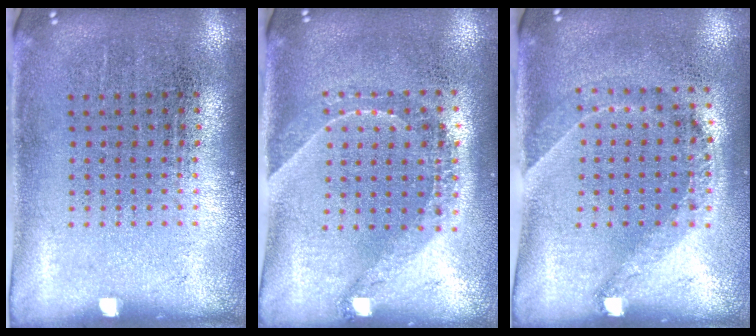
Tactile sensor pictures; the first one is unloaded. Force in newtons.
{"total": 1.6, "press": 1.2, "slide": 1.1}
{"total": 1.4, "press": 1.1, "slide": 0.9}